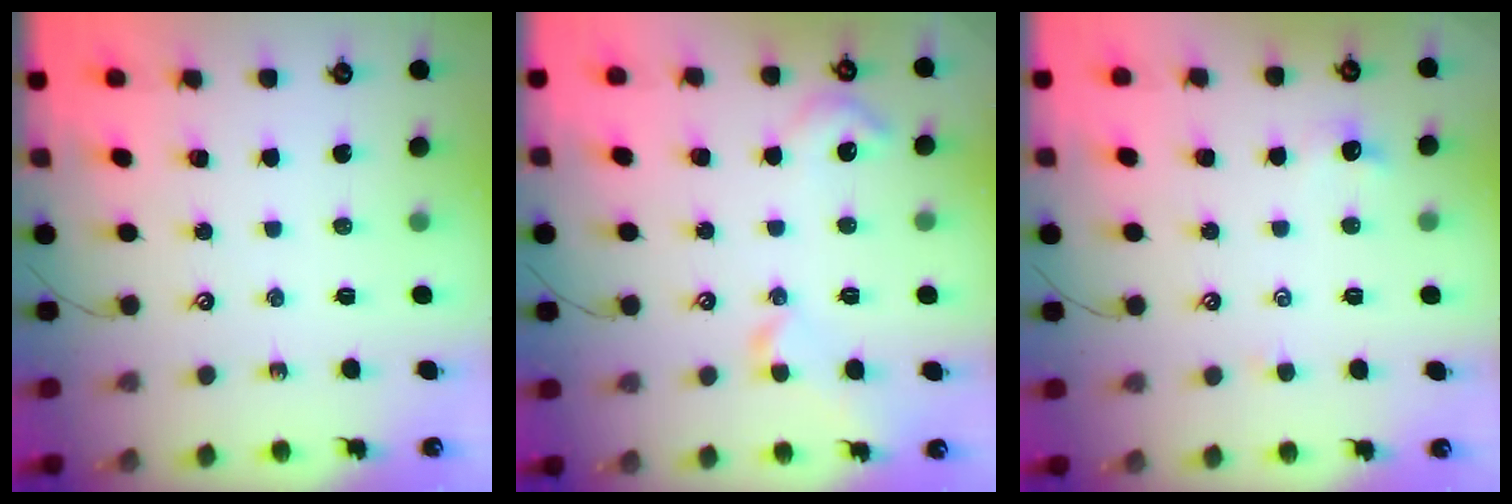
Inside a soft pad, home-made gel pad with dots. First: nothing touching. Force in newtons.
{"total": 5.0, "press": 5.0, "slide": 0.7}
{"total": 0.9, "press": 0.9, "slide": 0.2}